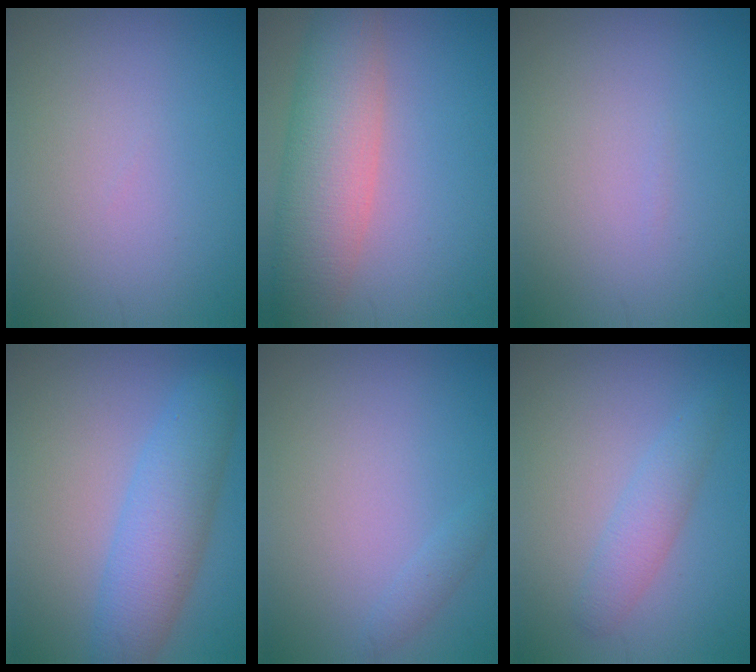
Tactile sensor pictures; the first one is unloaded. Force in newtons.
{"total": 7.4, "press": 7.4, "slide": 0.2}
{"total": 0.0}
{"total": 5.6, "press": 5.6, "slide": 0.2}
{"total": 0.8, "press": 0.8, "slide": 0.0}
{"total": 2.3, "press": 2.3, "slide": 0.0}